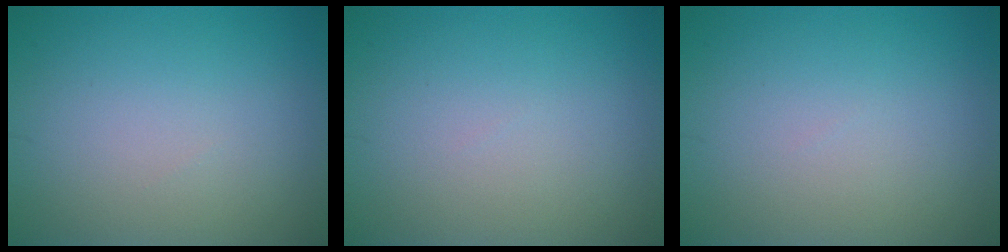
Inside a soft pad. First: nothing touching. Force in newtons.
{"total": 0.0}
{"total": 0.0}